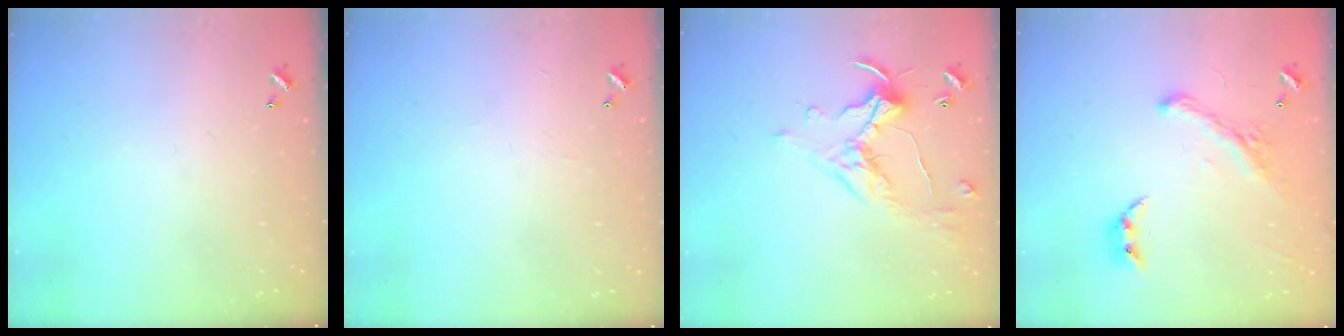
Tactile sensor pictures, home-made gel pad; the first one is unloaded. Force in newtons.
{"total": 2.2, "press": 2.2, "slide": 0.4}
{"total": 1.5, "press": 1.5, "slide": 0.2}
{"total": 2.6, "press": 2.3, "slide": 1.3}